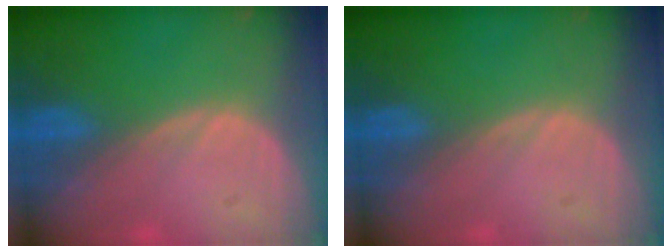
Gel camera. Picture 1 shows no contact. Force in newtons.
{"total": 0.0}